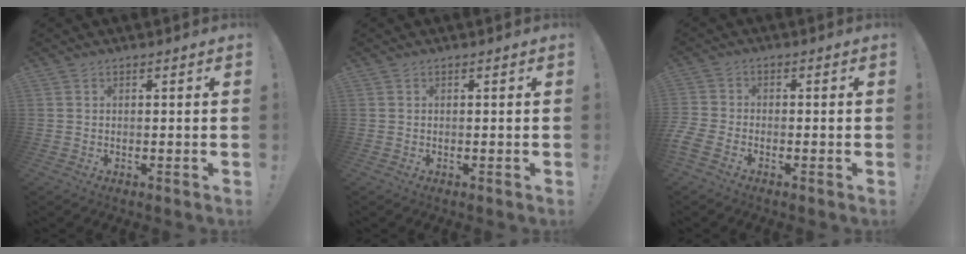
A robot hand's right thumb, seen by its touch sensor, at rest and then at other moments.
{"total": 0.0}
{"total": 4.1, "force": [-2.5, 2.2, 2.4], "torque": [-0.065, -0.004, -0.047]}